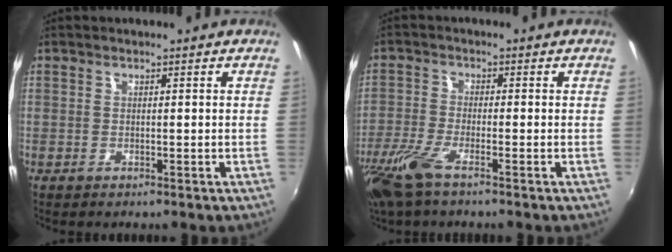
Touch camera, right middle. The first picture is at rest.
{"total": 7.6, "force": [-5.2, 1.3, 5.4], "torque": [-0.135, -0.022, -0.106]}